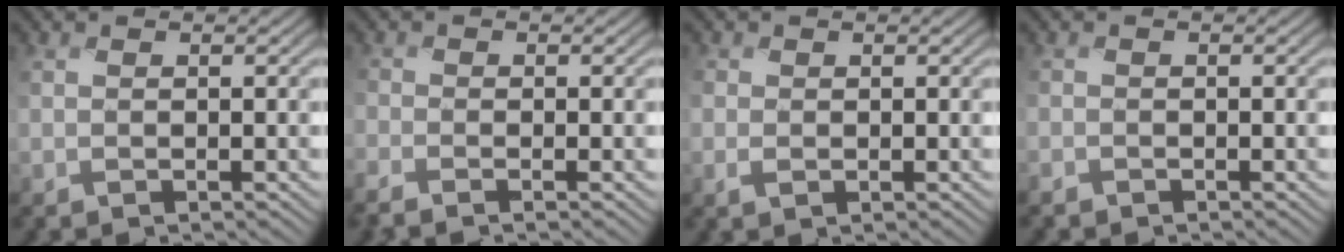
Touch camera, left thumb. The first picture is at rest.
{"total": 2.7, "force": [-2.1, 0.7, 1.4], "torque": [-0.037, -0.013, -0.051]}
{"total": 1.5, "force": [-0.1, 1.3, 0.7], "torque": [-0.019, -0.002, -0.005]}
{"total": 1.4, "force": [-1.2, 0.7, 0.2], "torque": [-0.008, -0.007, -0.030]}